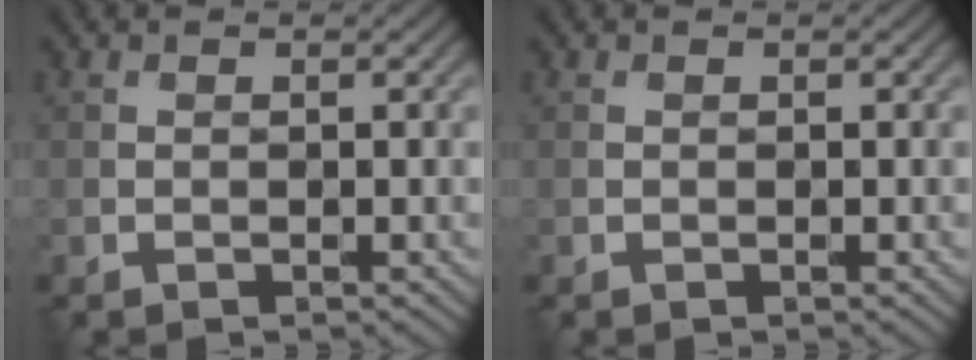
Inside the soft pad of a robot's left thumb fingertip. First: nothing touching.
{"total": 0.0}